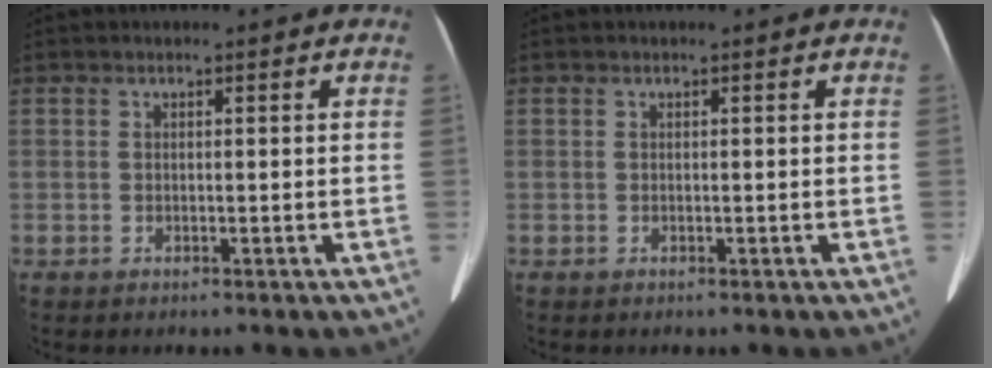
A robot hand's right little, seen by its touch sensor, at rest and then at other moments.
{"total": 0.0}